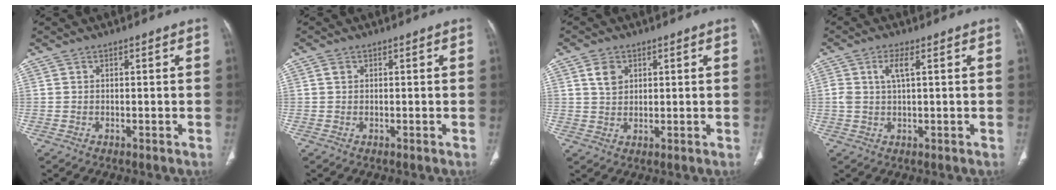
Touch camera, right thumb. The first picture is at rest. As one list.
[{"total": 0.8, "force": [0.3, 0.7, 0.4], "torque": [-0.001, 0.002, 0.005]}, {"total": 4.0, "force": [1.8, 2.9, 2.1], "torque": [-0.022, -0.007, 0.036]}, {"total": 3.7, "force": [1.2, 1.2, 3.3], "torque": [-0.080, 0.006, 0.027]}]